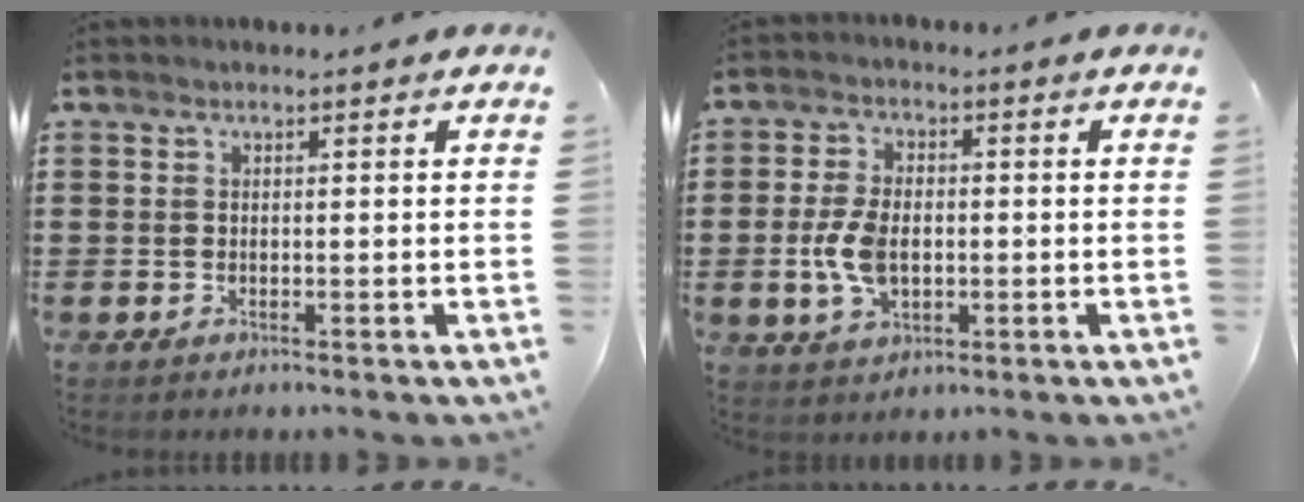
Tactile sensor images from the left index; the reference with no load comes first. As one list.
[{"total": 6.6, "force": [-0.7, 4.0, 5.3], "torque": [-0.129, -0.001, -0.019]}]